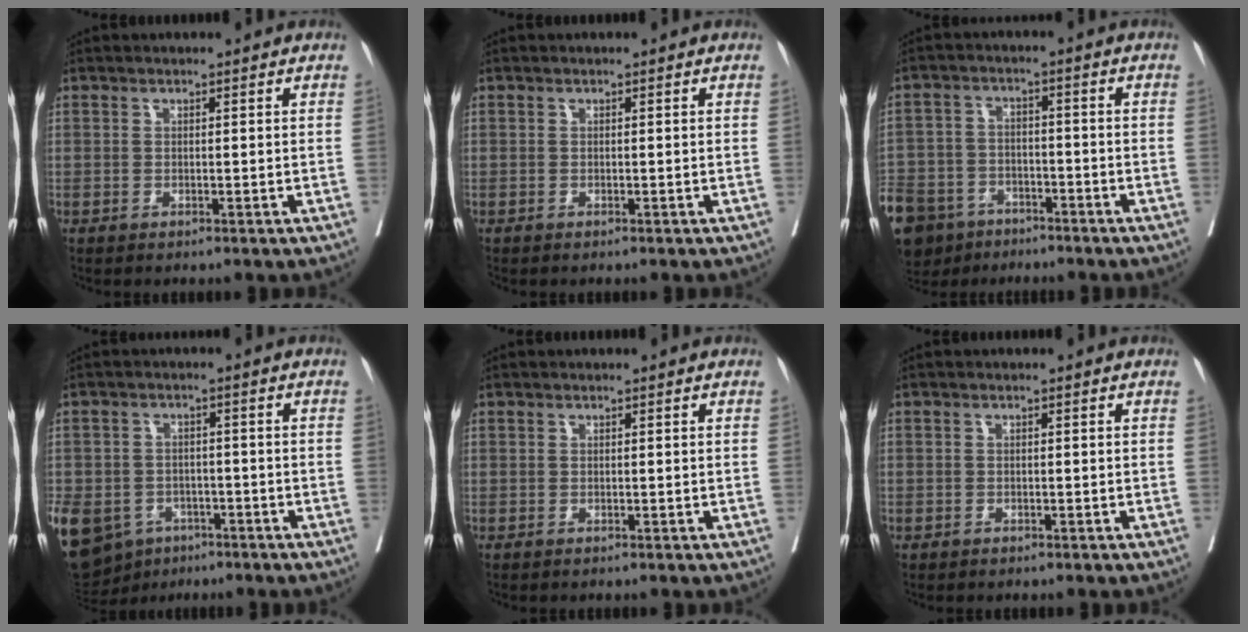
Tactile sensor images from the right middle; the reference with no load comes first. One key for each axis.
{"total": 0.0}
{"total": 19.5, "fx": -12.8, "fy": 12.4, "fz": 7.9, "tx": -0.256, "ty": -0.021, "tz": -0.204}
{"total": 21.1, "fx": -10.1, "fy": 16.1, "fz": 9.2, "tx": -0.296, "ty": -0.016, "tz": -0.147}
{"total": 0.0}
{"total": 1.3, "fx": -0.5, "fy": 1.2, "fz": -0.1, "tx": 0.001, "ty": 0.008, "tz": -0.011}